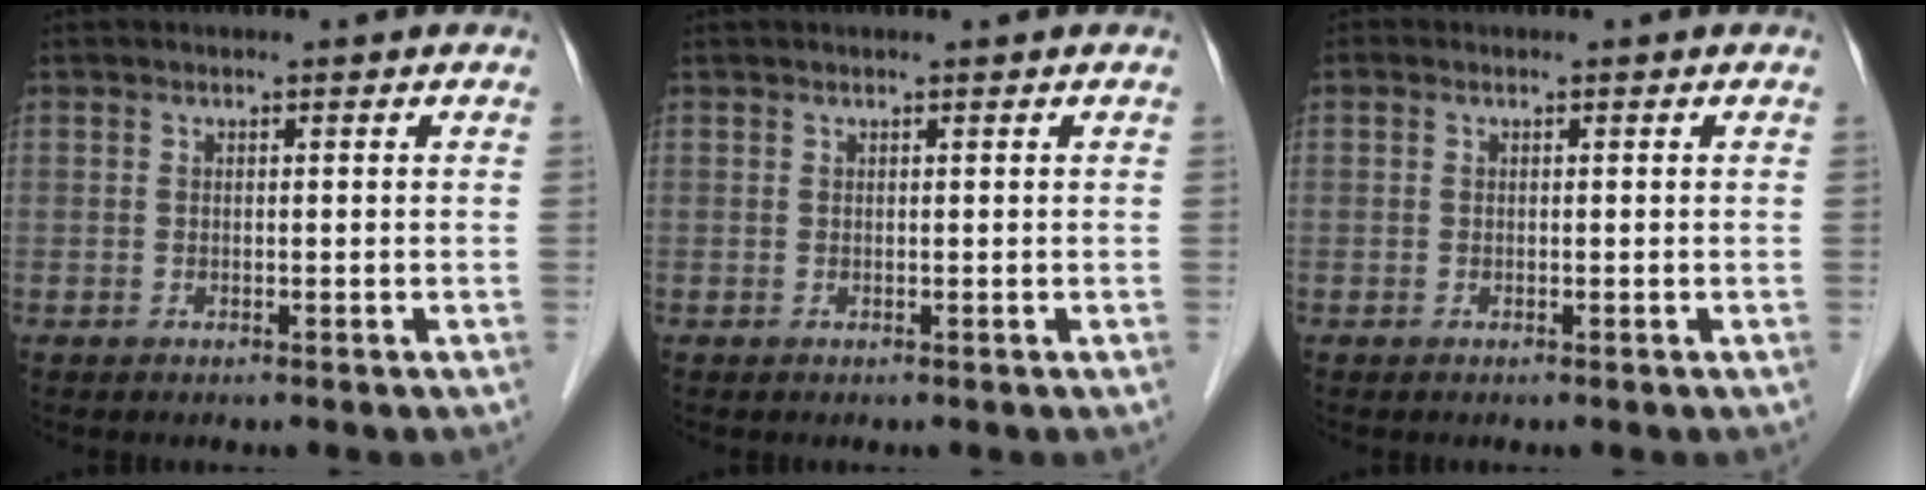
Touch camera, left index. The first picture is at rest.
{"total": 2.1, "force": [1.7, 0.1, 1.2], "torque": [-0.016, 0.032, 0.029]}
{"total": 0.0}